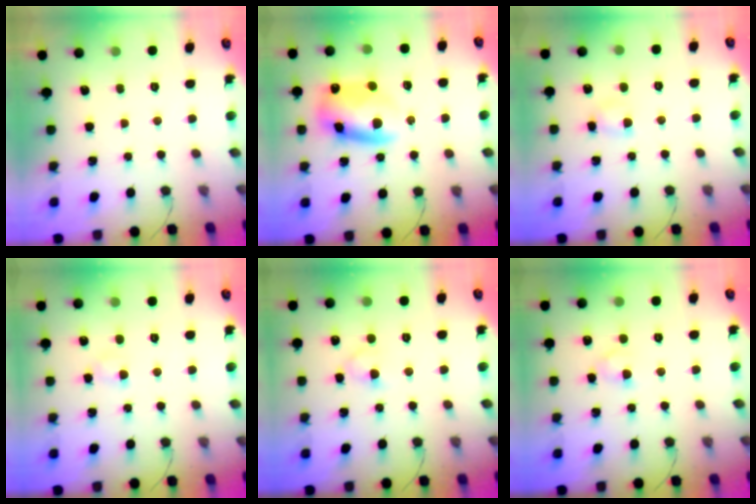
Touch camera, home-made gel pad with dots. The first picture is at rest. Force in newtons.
{"total": 11.1, "press": 10.9, "slide": 2.3}
{"total": 3.8, "press": 3.5, "slide": 1.3}
{"total": 3.0, "press": 2.9, "slide": 0.8}
{"total": 2.5, "press": 2.3, "slide": 1.1}
{"total": 3.3, "press": 3.1, "slide": 1.2}